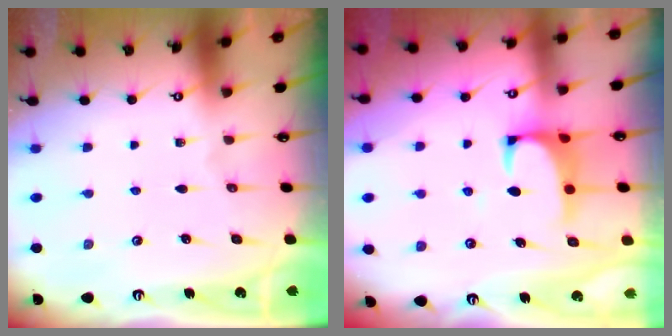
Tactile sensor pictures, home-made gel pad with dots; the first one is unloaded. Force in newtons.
{"total": 1.5, "press": 1.2, "slide": 0.8}